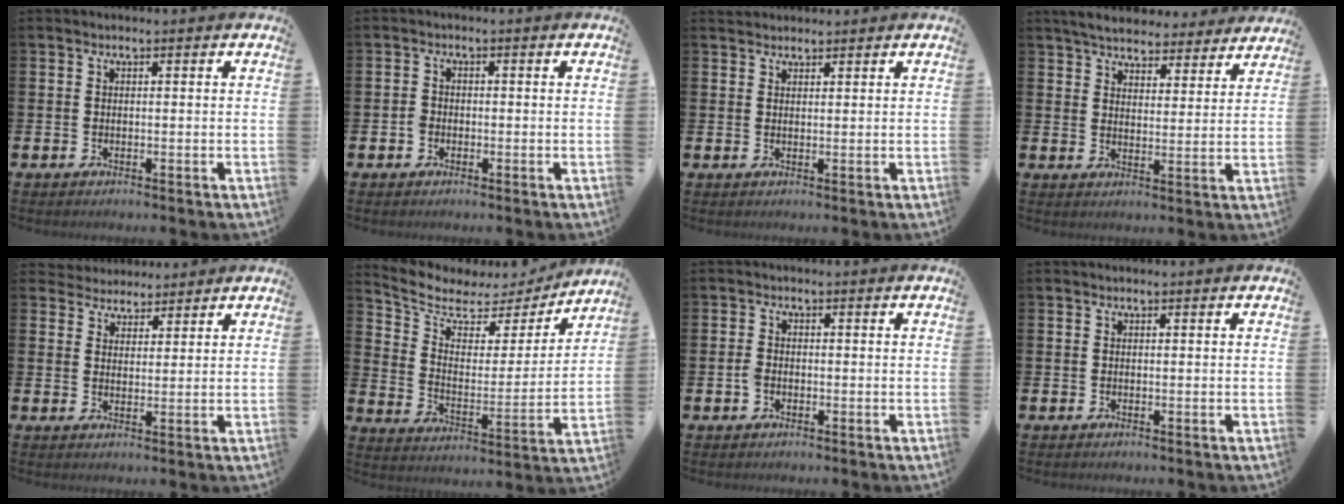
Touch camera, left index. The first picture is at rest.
{"total": 1.5, "force": [-0.6, 1.3, 0.3], "torque": [-0.009, 0.006, -0.014]}
{"total": 1.7, "force": [1.7, 0.5, -0.1], "torque": [0.006, -0.001, 0.030]}
{"total": 5.3, "force": [5.2, 1.1, 0.5], "torque": [-0.030, -0.030, 0.092]}
{"total": 3.9, "force": [3.6, 1.4, -0.5], "torque": [-0.008, -0.018, 0.066]}
{"total": 6.6, "force": [5.6, 3.0, 1.8], "torque": [-0.078, -0.041, 0.091]}
{"total": 1.8, "force": [-0.5, 1.4, 1.0], "torque": [-0.021, 0.006, -0.012]}
{"total": 0.0}